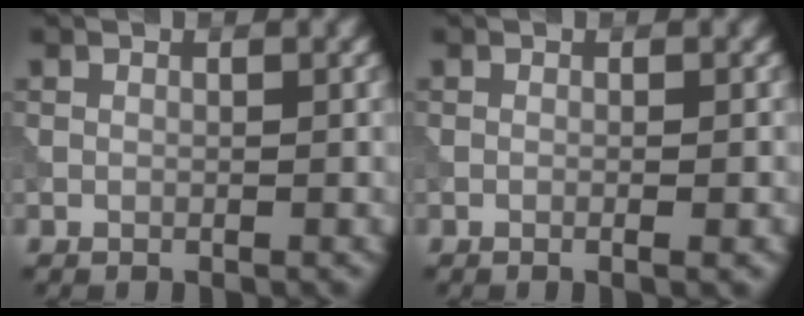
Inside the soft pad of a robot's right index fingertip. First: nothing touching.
{"total": 1.3, "force": [-0.3, 0.3, 1.2], "torque": [-0.015, -0.001, -0.009]}